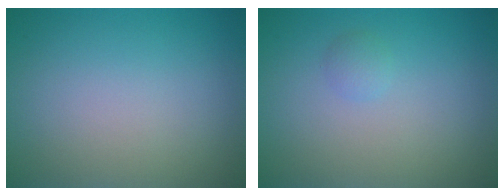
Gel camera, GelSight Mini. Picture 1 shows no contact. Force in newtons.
{"total": 0.9, "press": 0.9, "slide": 0.0}